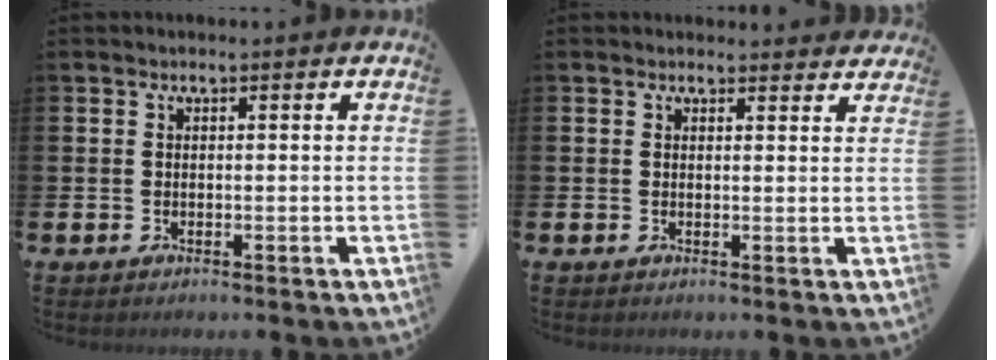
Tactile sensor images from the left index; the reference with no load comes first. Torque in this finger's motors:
{"motor_torque": [1.06, -1.08, 0.14, 0.01]}